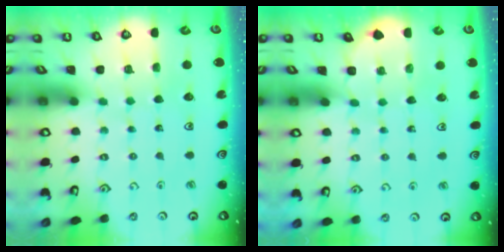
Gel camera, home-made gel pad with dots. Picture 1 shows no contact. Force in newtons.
{"total": 2.2, "press": 2.2, "slide": 0.3}